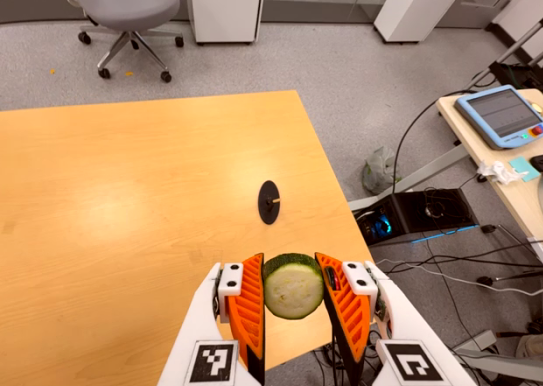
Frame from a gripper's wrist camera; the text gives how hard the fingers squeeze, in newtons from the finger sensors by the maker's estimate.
{"total": 11.2, "left": 10.1, "right": 12.3}